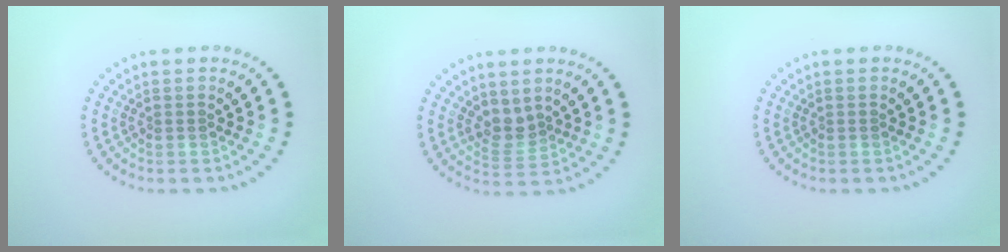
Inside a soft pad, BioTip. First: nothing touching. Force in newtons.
{"total": 2.2, "press": 1.8, "slide": 1.4}
{"total": 0.0}